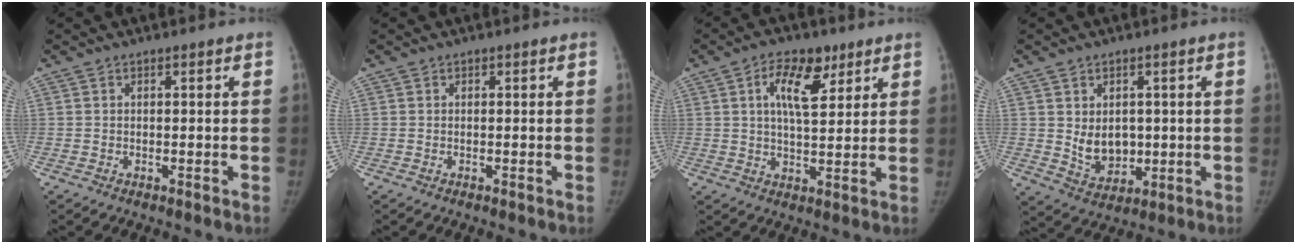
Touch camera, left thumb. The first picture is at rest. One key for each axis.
{"total": 0.0}
{"total": 8.9, "fx": 4.1, "fy": 4.4, "fz": 6.6, "tx": -0.087, "ty": -0.018, "tz": 0.066}
{"total": 7.3, "fx": 0.6, "fy": 5.4, "fz": 4.9, "tx": -0.050, "ty": -0.016, "tz": 0.029}